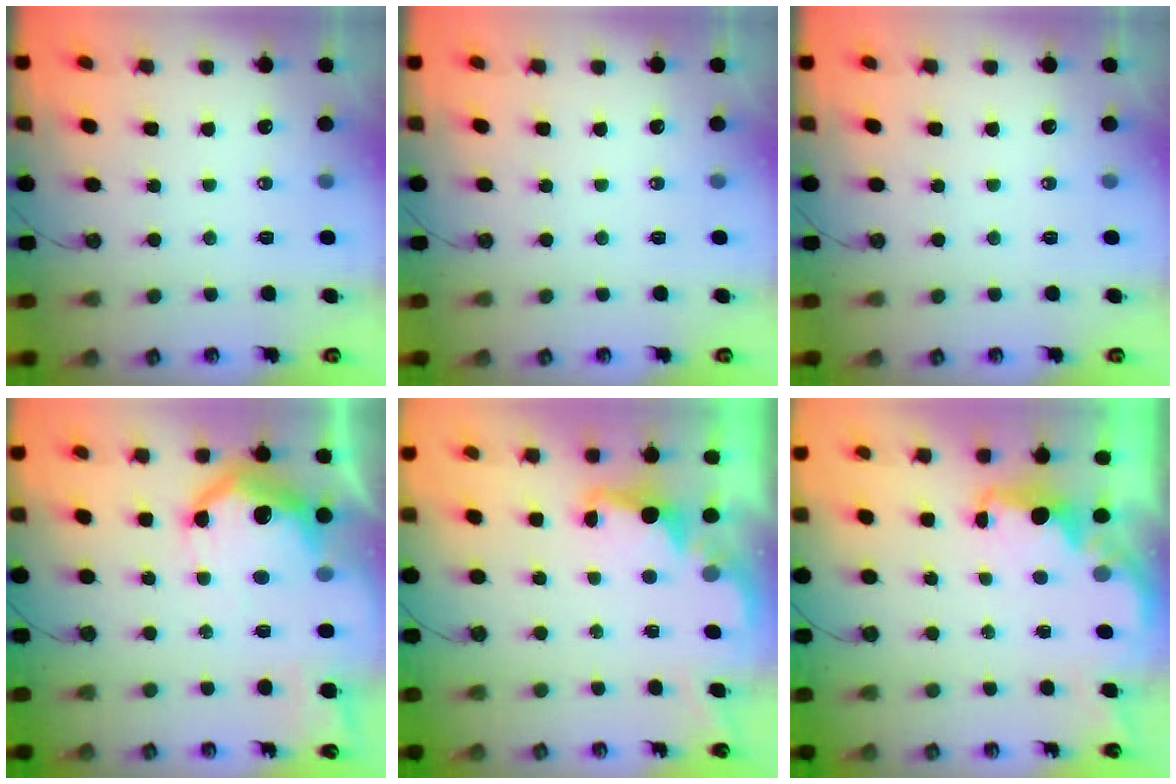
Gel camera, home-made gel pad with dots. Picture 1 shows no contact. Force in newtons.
{"total": 0.0}
{"total": 0.0}
{"total": 18.8, "press": 18.7, "slide": 1.4}
{"total": 2.5, "press": 2.4, "slide": 0.6}
{"total": 2.0, "press": 1.9, "slide": 0.8}